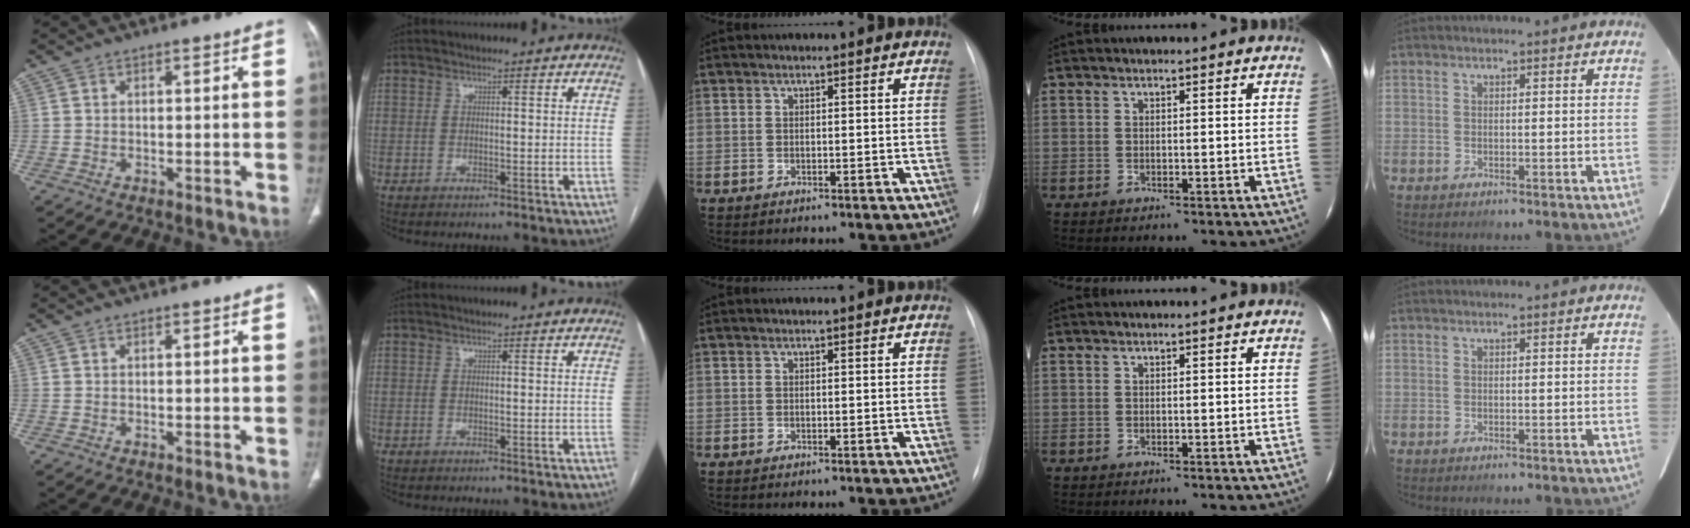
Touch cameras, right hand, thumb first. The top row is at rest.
{}